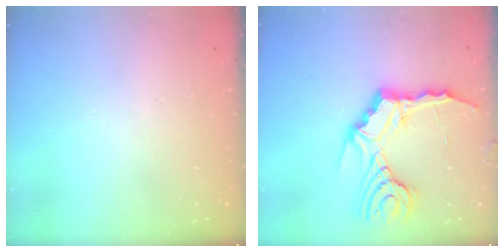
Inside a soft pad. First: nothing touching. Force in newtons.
{"total": 15.3, "press": 15.2, "slide": 1.8}